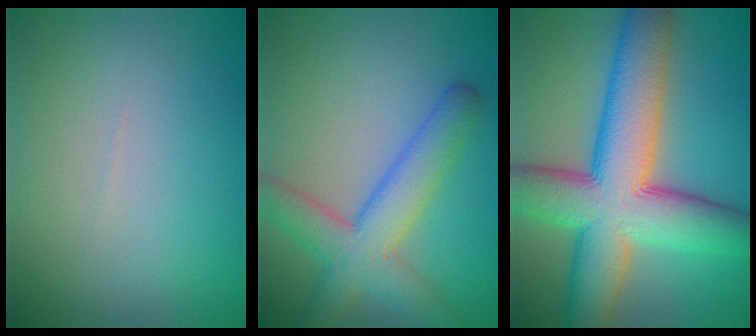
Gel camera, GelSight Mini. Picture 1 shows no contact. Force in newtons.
{"total": 5.9, "press": 5.9, "slide": 0.3}
{"total": 12.7, "press": 12.6, "slide": 0.5}